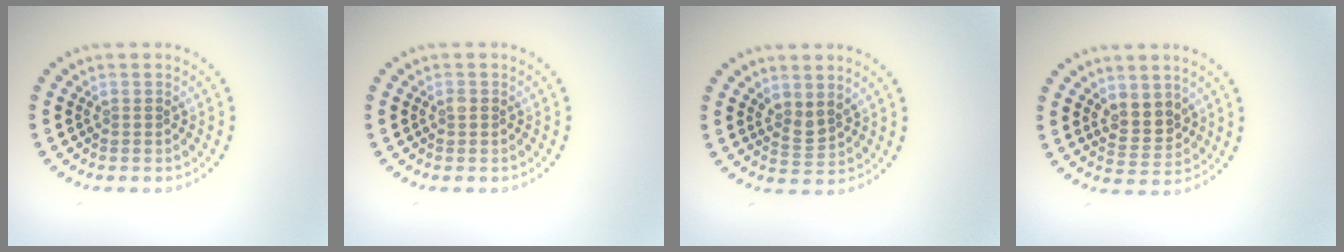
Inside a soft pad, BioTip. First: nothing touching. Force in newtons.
{"total": 0.7, "press": 0.7, "slide": 0.1}
{"total": 1.9, "press": 1.4, "slide": 1.2}
{"total": 2.7, "press": 2.5, "slide": 1.0}